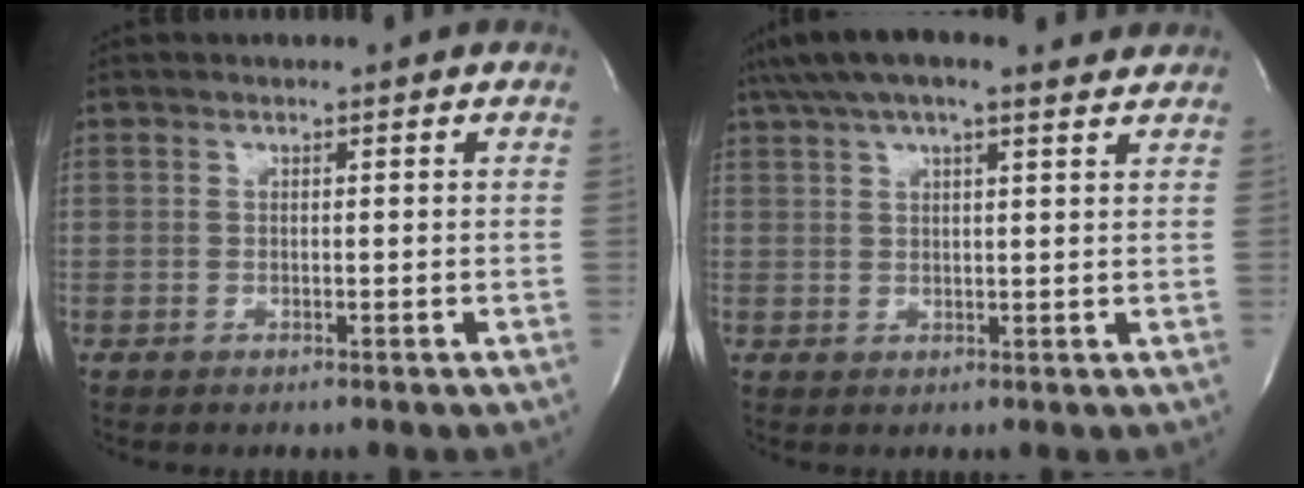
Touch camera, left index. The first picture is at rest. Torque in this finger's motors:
{"motor_torque": [-0.06, -0.51, 0.53, 0.14]}